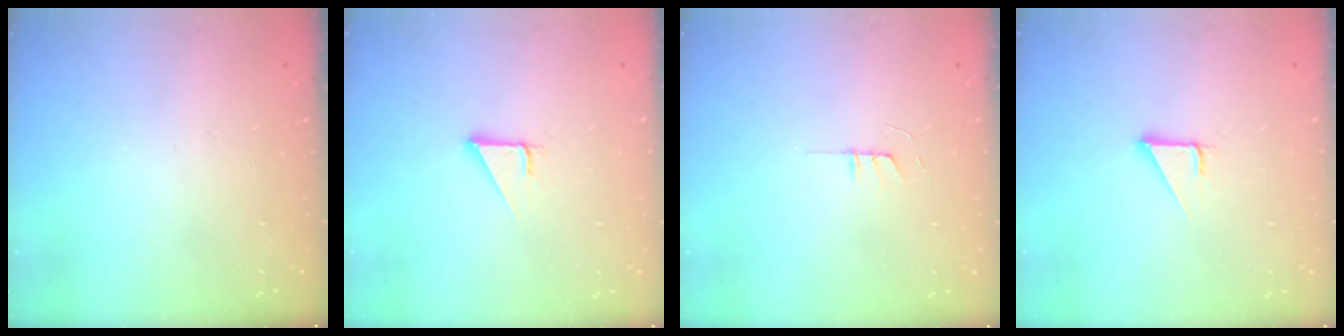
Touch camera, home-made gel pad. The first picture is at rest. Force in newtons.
{"total": 2.8, "press": 2.8, "slide": 0.1}
{"total": 3.7, "press": 3.7, "slide": 0.3}
{"total": 2.8, "press": 2.8, "slide": 0.1}